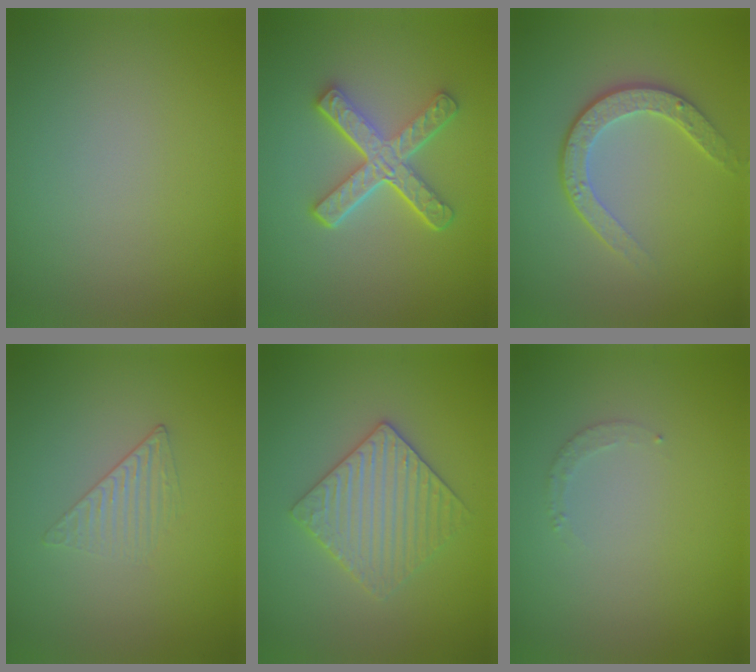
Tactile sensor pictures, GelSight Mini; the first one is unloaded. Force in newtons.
{"total": 5.4, "press": 3.8, "slide": 3.8}
{"total": 3.5, "press": 2.9, "slide": 2.0}
{"total": 1.3, "press": 0.4, "slide": 1.2}
{"total": 3.5, "press": 3.4, "slide": 0.7}
{"total": 0.9, "press": 0.9, "slide": 0.2}